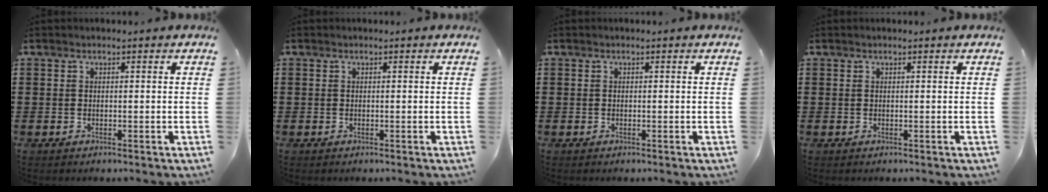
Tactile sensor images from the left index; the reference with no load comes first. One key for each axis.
{"total": 0.0}
{"total": 0.0}
{"total": 0.0}